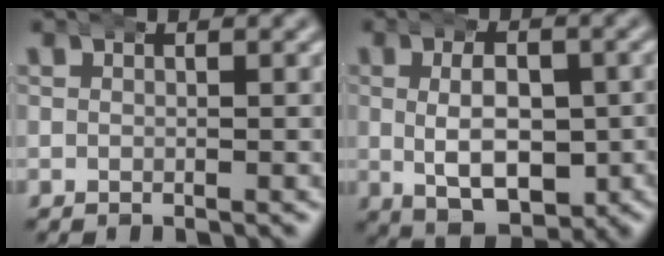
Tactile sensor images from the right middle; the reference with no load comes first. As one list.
[{"total": 8.4, "force": [-1.6, 5.0, 6.6], "torque": [-0.089, -0.009, -0.021]}]